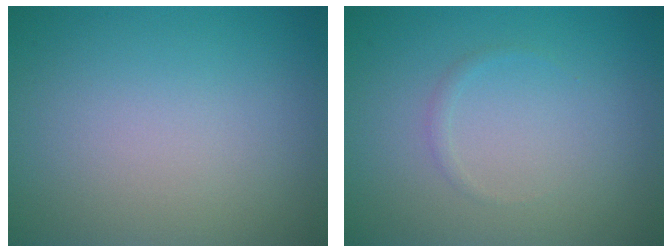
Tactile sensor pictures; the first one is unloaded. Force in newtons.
{"total": 0.6, "press": 0.6, "slide": 0.1}